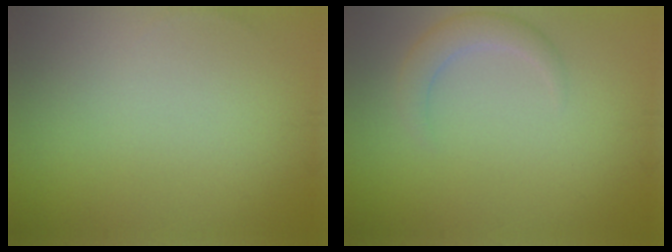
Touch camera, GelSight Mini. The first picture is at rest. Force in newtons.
{"total": 2.4, "press": 2.4, "slide": 0.2}